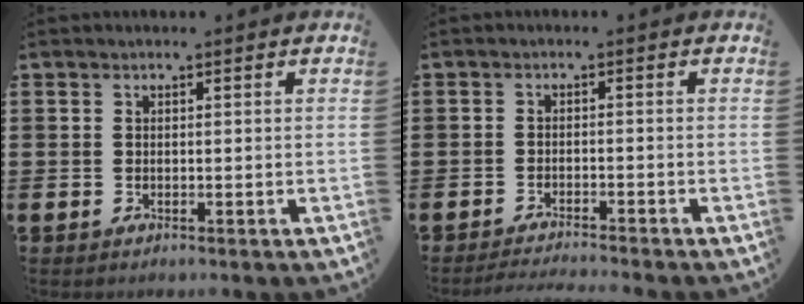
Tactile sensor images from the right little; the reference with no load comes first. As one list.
[{"total": 1.7, "force": [-1.6, -0.2, 0.3], "torque": [-0.005, 0.003, -0.032]}]